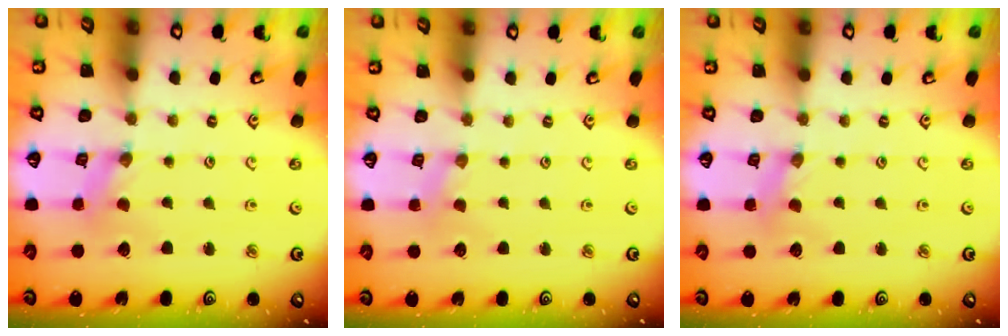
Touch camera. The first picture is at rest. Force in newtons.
{"total": 0.5, "press": 0.5, "slide": 0.2}
{"total": 1.6, "press": 1.6, "slide": 0.3}